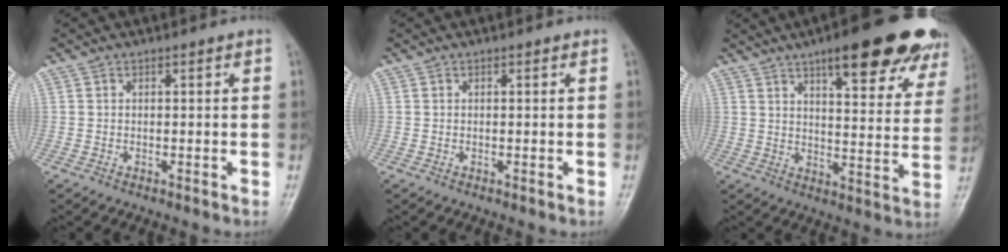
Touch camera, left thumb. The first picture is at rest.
{"total": 0.0}
{"total": 22.5, "force": [14.8, 6.6, 15.6], "torque": [-0.165, -0.046, 0.186]}